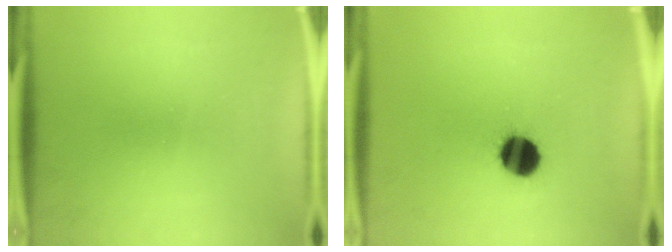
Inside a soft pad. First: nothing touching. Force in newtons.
{"total": 10.3}